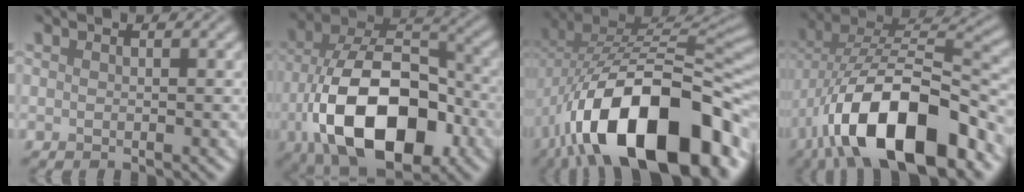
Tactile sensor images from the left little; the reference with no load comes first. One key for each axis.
{"total": 14.6, "fx": -5.3, "fy": 8.0, "fz": 11.0, "tx": -0.192, "ty": -0.015, "tz": -0.094}
{"total": 18.0, "fx": -8.0, "fy": 9.3, "fz": 13.2, "tx": -0.208, "ty": 0.002, "tz": -0.124}
{"total": 14.5, "fx": -7.6, "fy": 5.8, "fz": 10.9, "tx": -0.183, "ty": -0.001, "tz": -0.138}